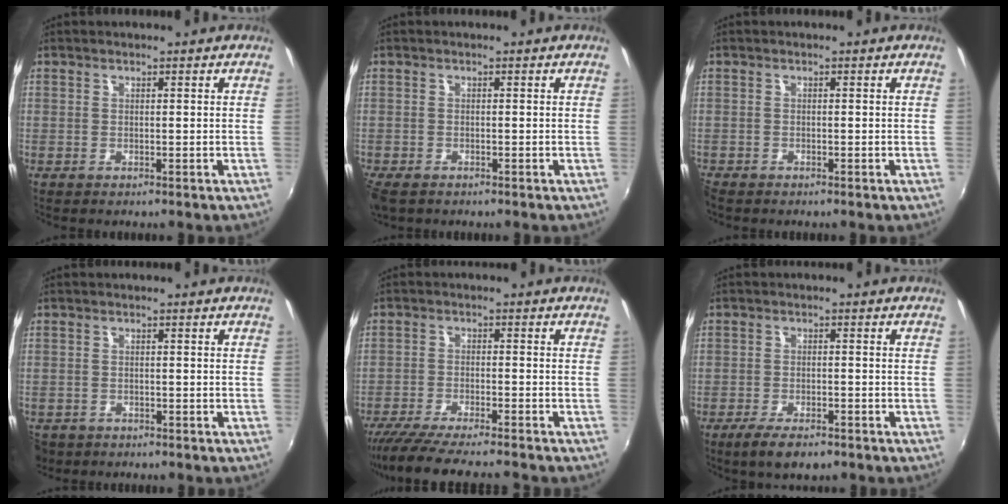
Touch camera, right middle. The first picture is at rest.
{"total": 4.2, "force": [-3.1, 1.8, 2.2], "torque": [-0.054, -0.020, -0.058]}
{"total": 1.6, "force": [-1.5, 0.6, 0.3], "torque": [-0.012, -0.007, -0.031]}
{"total": 5.4, "force": [-3.3, 3.8, 2.0], "torque": [-0.059, -0.012, -0.055]}
{"total": 11.8, "force": [-10.5, 0.4, 5.4], "torque": [-0.121, -0.028, -0.174]}
{"total": 6.1, "force": [-4.4, 1.7, 3.8], "torque": [-0.090, -0.015, -0.074]}